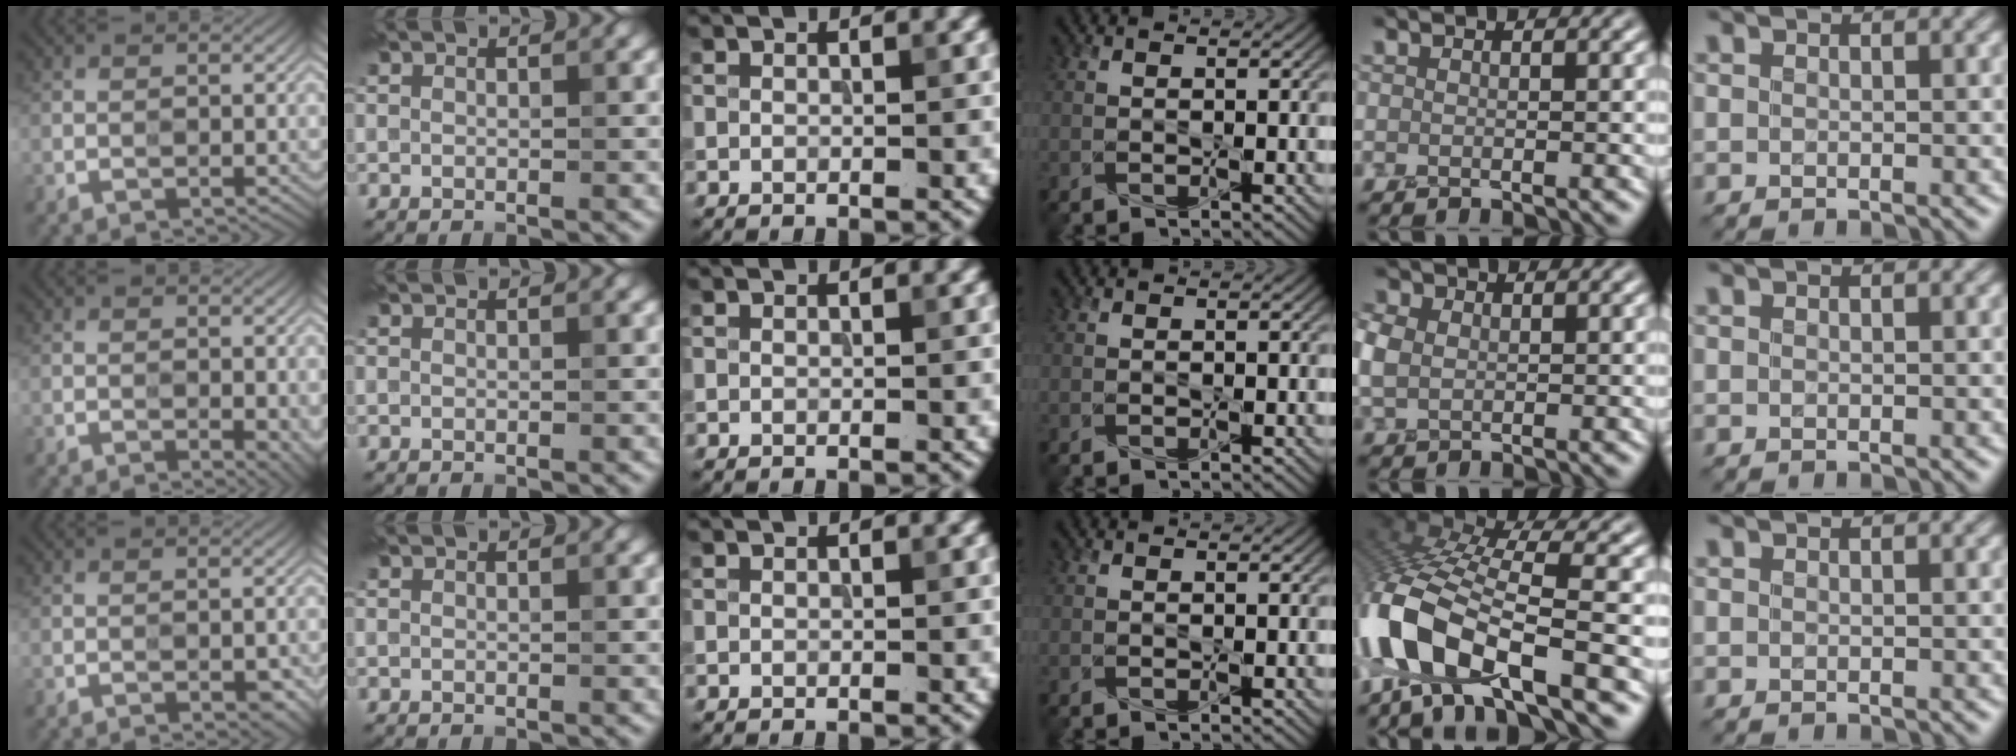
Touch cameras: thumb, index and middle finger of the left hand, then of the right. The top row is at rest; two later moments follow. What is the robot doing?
{"motion": "screw", "object": "penn cap"}